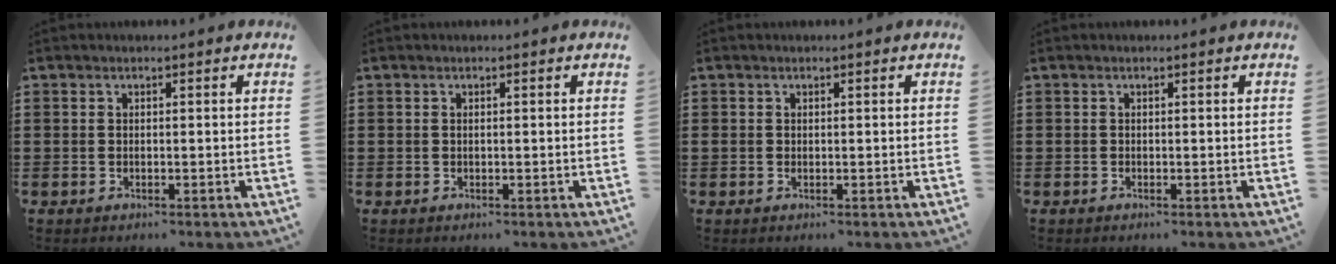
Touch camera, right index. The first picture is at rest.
{"total": 0.0}
{"total": 0.0}
{"total": 0.0}